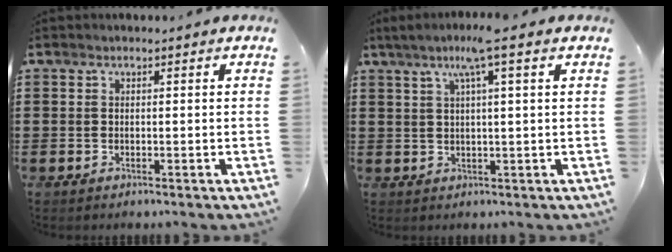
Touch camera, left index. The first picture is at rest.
{"total": 5.2, "force": [2.5, -0.5, 4.5], "torque": [-0.094, 0.001, 0.042]}